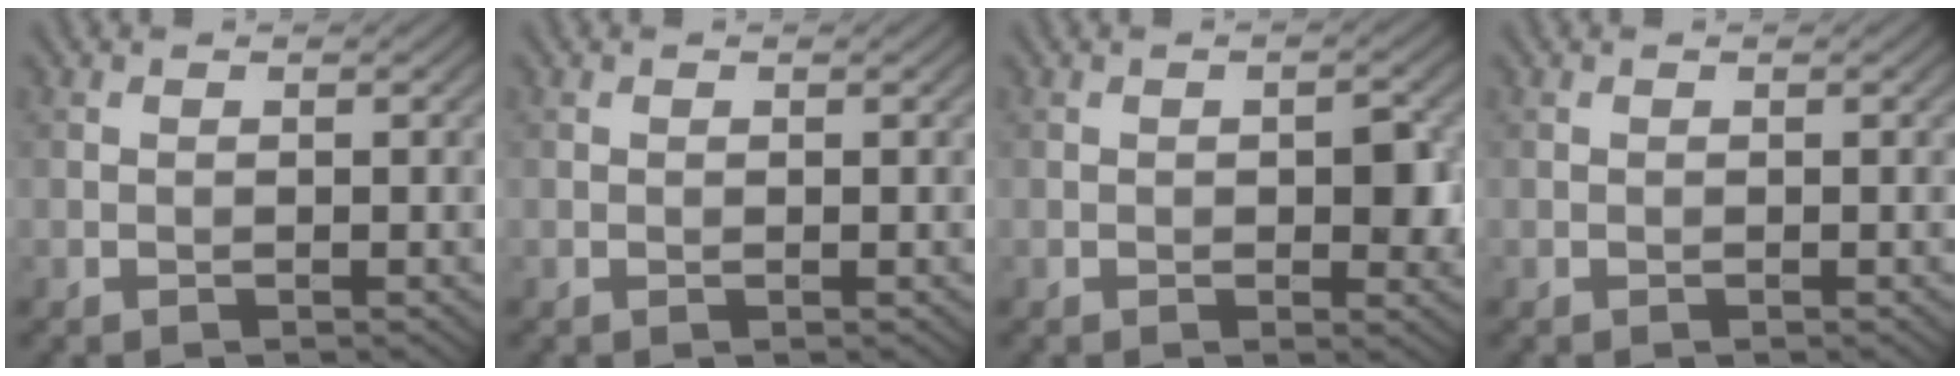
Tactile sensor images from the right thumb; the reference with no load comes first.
{"total": 0.0}
{"total": 3.3, "force": [-0.1, 1.6, 2.9], "torque": [-0.039, -0.004, 0.001]}
{"total": 0.0}